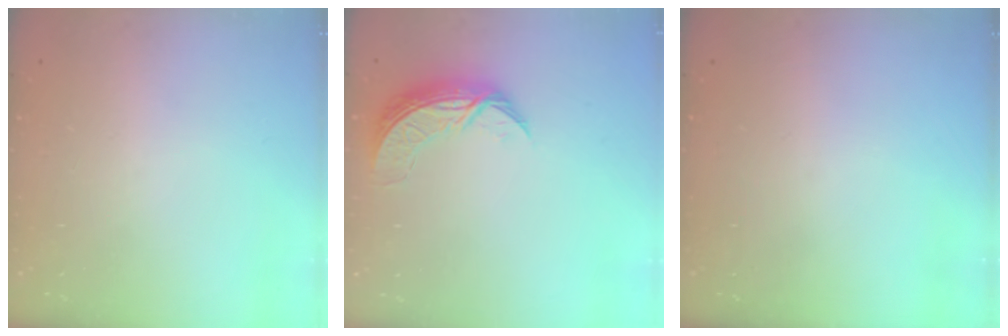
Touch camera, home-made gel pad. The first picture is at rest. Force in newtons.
{"total": 7.7, "press": 7.6, "slide": 0.7}
{"total": 0.0}